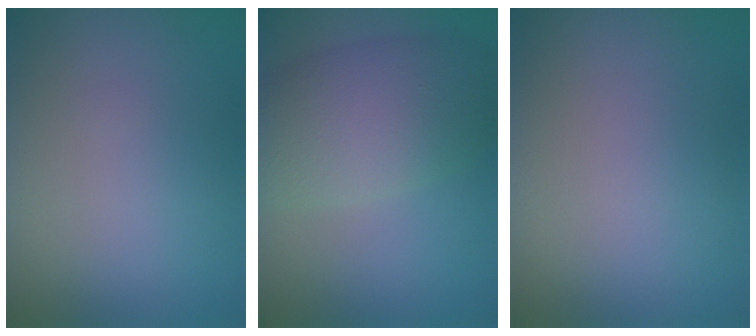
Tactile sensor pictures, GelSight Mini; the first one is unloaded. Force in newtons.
{"total": 7.6, "press": 7.6, "slide": 0.6}
{"total": 0.0}